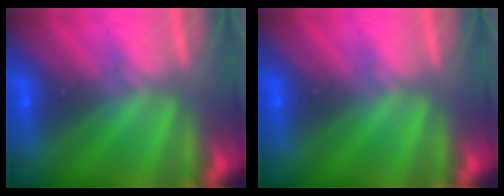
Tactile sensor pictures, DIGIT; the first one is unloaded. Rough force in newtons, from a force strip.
{"total": 0.0}